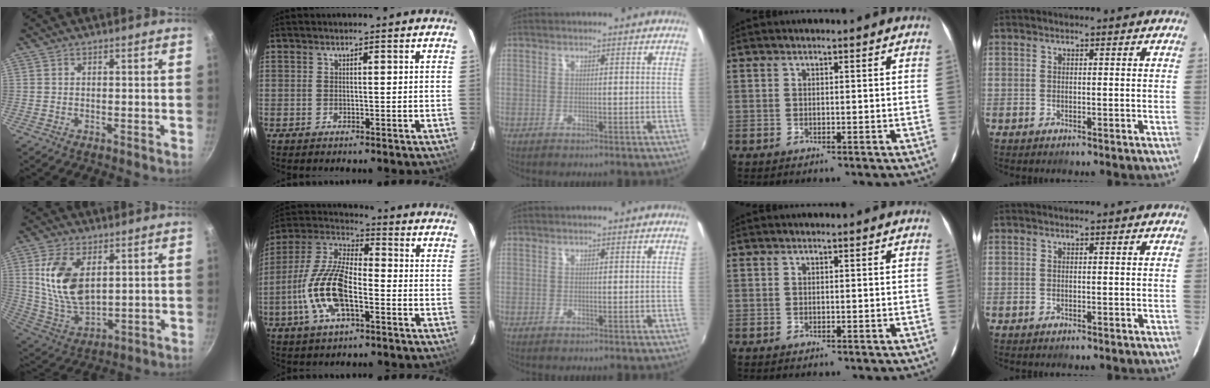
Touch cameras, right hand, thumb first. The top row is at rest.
{"thumb": {"total": 14.3, "force": [3.9, 8.1, 11.1], "torque": [-0.203, -0.026, 0.087]}, "index": {"total": 15.2, "force": [-4.9, 6.2, 13.0], "torque": [-0.275, -0.001, -0.097]}}